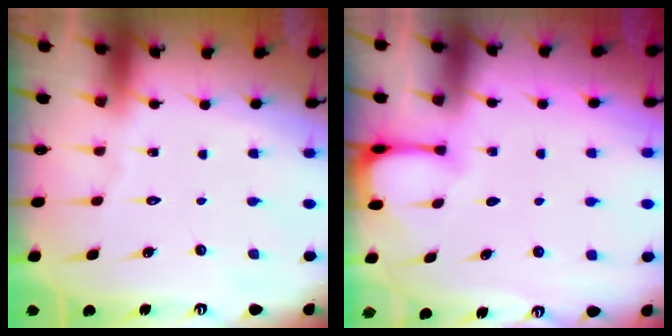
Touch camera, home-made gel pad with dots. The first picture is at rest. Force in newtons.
{"total": 2.6, "press": 2.5, "slide": 0.4}